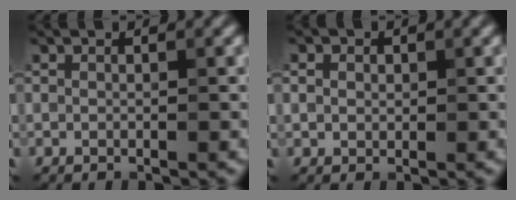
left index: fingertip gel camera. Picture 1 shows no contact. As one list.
[{"total": 1.5, "force": [0.5, 1.2, 0.6], "torque": [-0.005, 0.006, 0.001]}]